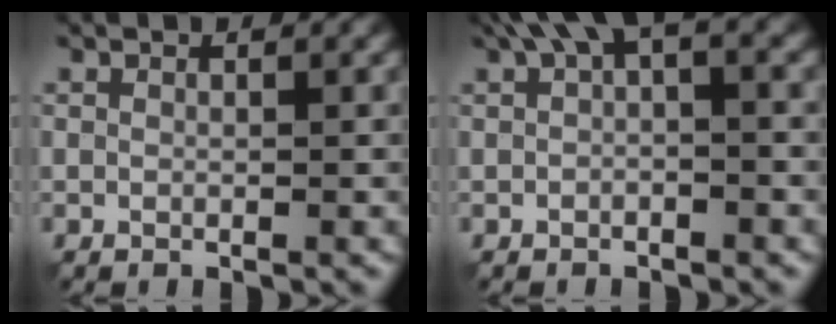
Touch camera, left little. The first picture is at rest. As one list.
[{"total": 4.7, "force": [1.5, 2.1, 4.0], "torque": [-0.070, 0.018, 0.024]}]